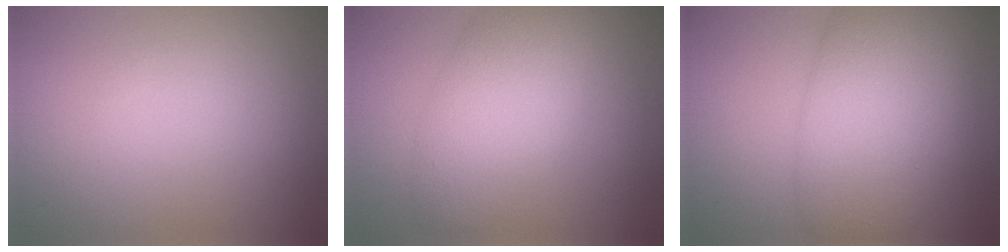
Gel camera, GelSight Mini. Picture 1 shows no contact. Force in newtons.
{"total": 5.5, "press": 5.5, "slide": 0.1}
{"total": 9.4, "press": 9.3, "slide": 0.4}